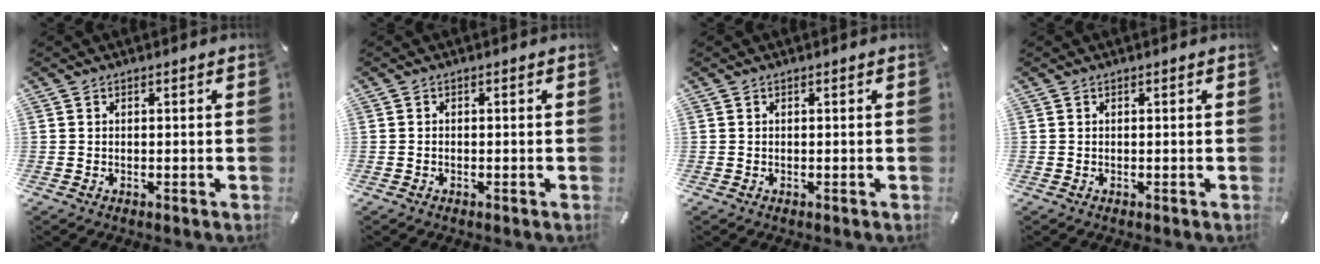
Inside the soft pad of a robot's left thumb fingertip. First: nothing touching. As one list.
[{"total": 0.5, "force": [-0.4, 0.3, 0.1], "torque": [-0.003, 0.000, -0.008]}, {"total": 0.0}, {"total": 0.0}]